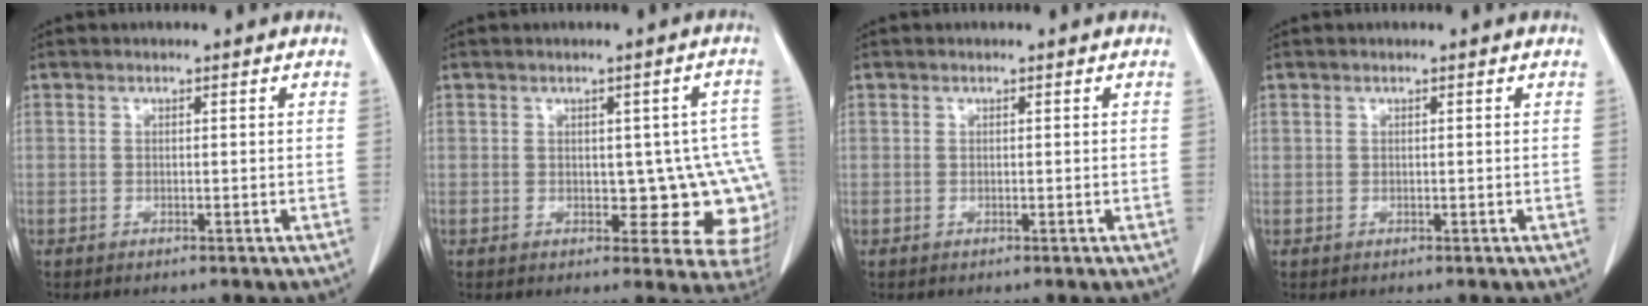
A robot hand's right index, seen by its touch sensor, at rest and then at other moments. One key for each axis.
{"total": 8.9, "fx": -1.0, "fy": 4.3, "fz": 7.7, "tx": -0.072, "ty": 0.013, "tz": -0.003}
{"total": 0.0}
{"total": 0.0}